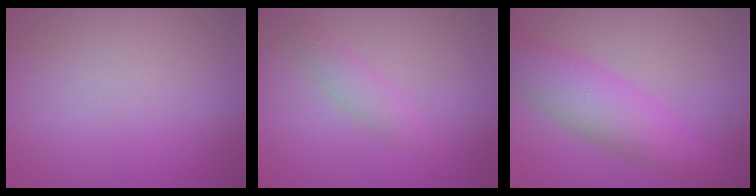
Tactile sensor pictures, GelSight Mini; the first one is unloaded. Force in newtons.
{"total": 1.6, "press": 1.6, "slide": 0.1}
{"total": 5.3, "press": 5.3, "slide": 0.1}